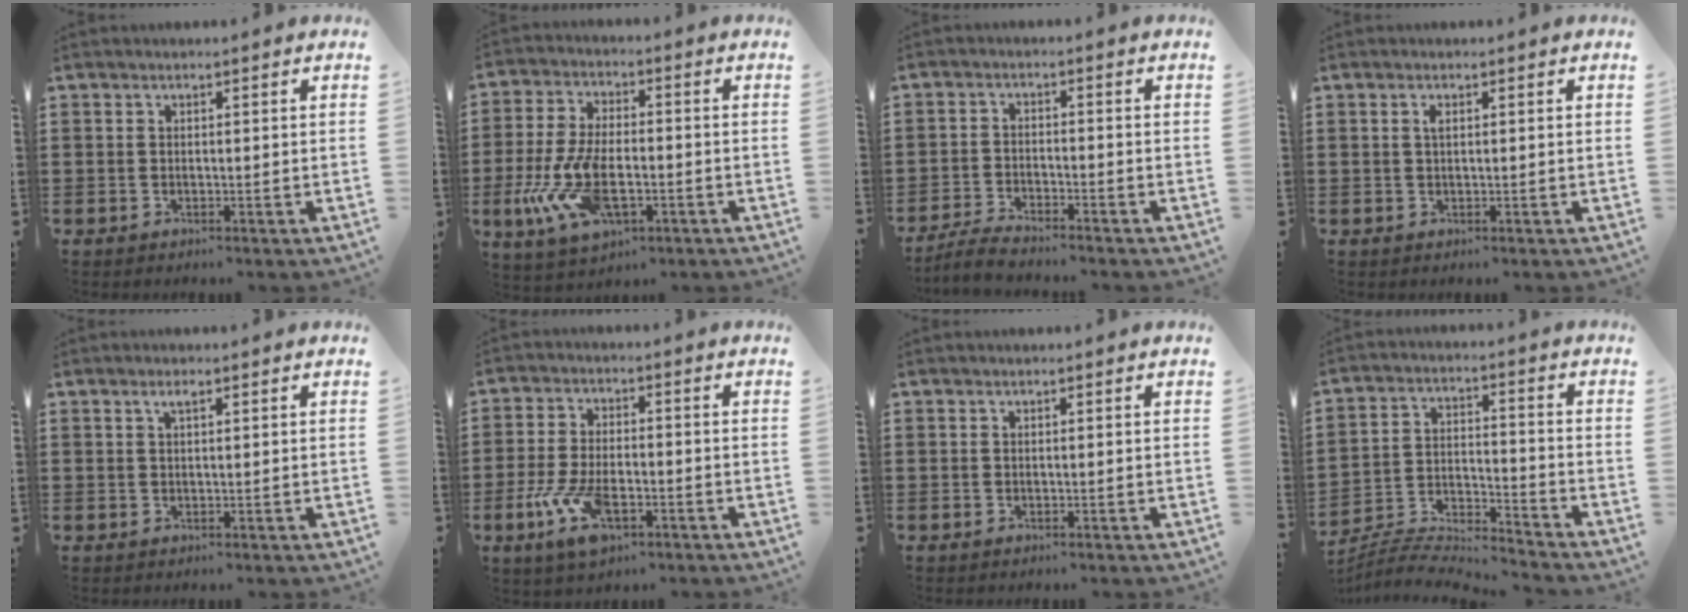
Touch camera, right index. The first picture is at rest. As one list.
[{"total": 10.9, "force": [-3.4, 4.9, 9.1], "torque": [-0.218, -0.015, -0.064]}, {"total": 3.5, "force": [-3.4, 0.1, 0.9], "torque": [-0.024, 0.001, -0.071]}, {"total": 1.0, "force": [0.3, 0.3, 0.9], "torque": [-0.020, 0.003, 0.004]}, {"total": 1.3, "force": [0.6, 0.4, 1.1], "torque": [-0.024, 0.004, 0.010]}, {"total": 7.9, "force": [-3.3, 3.3, 6.4], "torque": [-0.151, -0.012, -0.061]}, {"total": 0.0}, {"total": 6.4, "force": [-6.3, 0.1, 1.1], "torque": [-0.035, -0.008, -0.129]}]